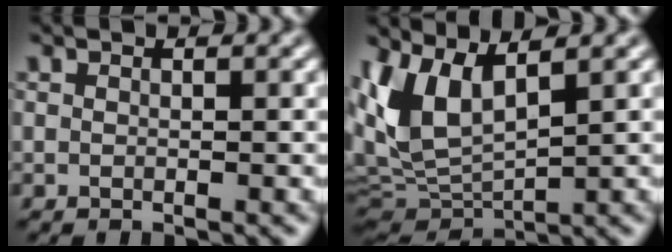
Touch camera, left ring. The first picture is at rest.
{"total": 7.7, "force": [2.2, 3.9, 6.2], "torque": [-0.154, 0.007, 0.050]}